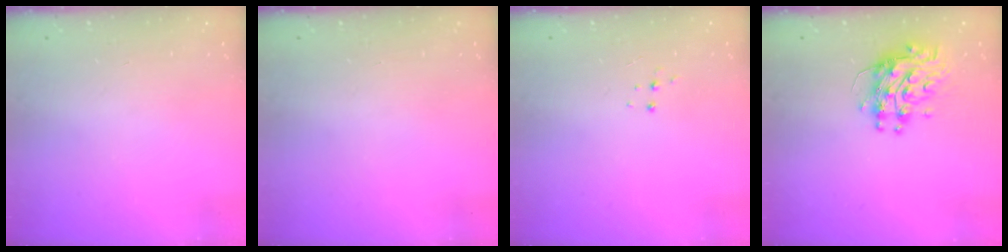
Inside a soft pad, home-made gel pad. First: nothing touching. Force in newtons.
{"total": 0.0}
{"total": 4.2, "press": 4.2, "slide": 0.5}
{"total": 10.4, "press": 10.4, "slide": 1.0}